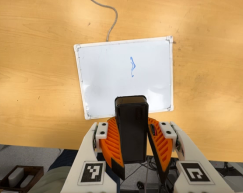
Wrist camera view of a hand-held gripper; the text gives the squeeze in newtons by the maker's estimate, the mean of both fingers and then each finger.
{"total": 9.6, "left": 10.0, "right": 9.3}